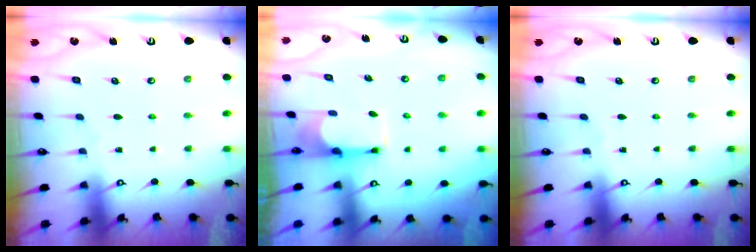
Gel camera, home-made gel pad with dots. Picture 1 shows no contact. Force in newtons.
{"total": 1.8, "press": 1.6, "slide": 0.8}
{"total": 0.0}